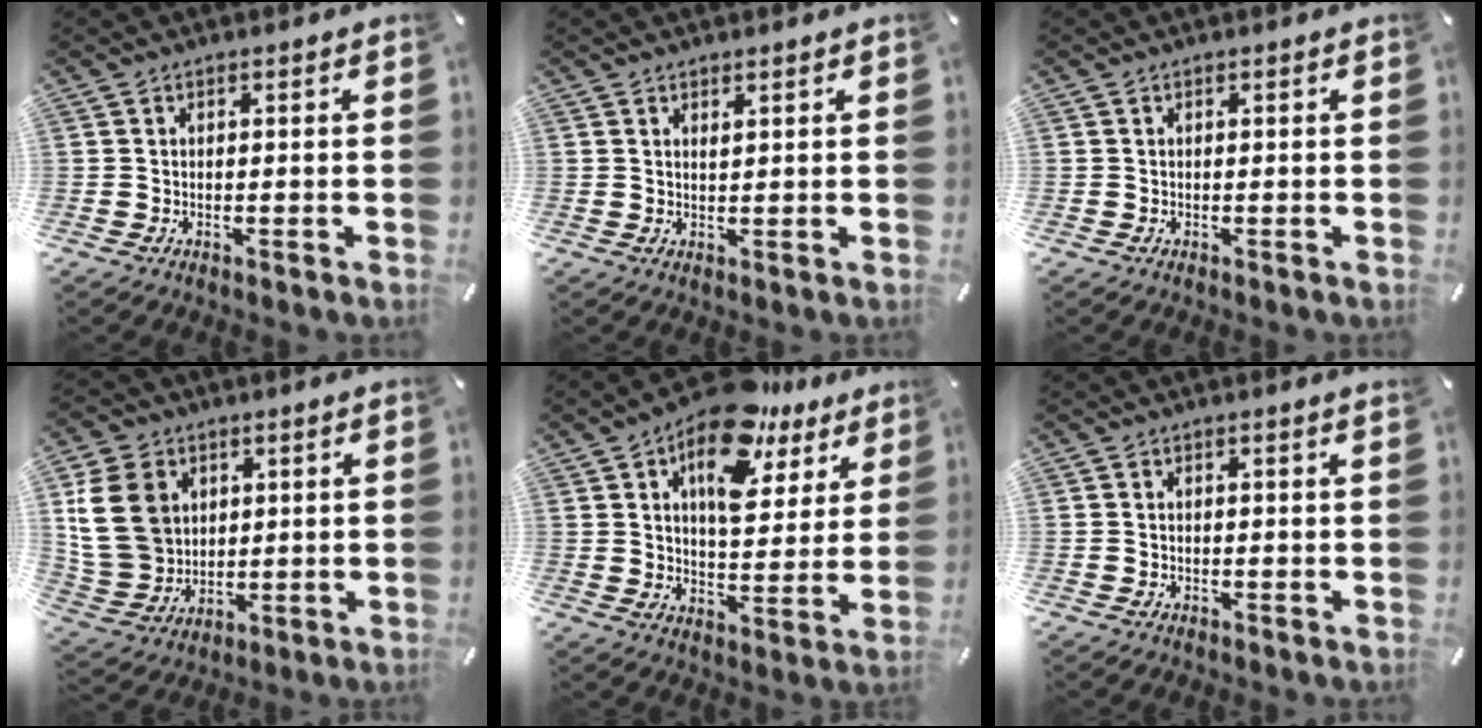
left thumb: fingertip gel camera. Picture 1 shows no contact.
{"total": 1.1, "force": [0.9, 0.4, 0.6], "torque": [-0.013, 0.000, 0.016]}
{"total": 0.0}
{"total": 14.4, "force": [4.1, 12.1, 6.7], "torque": [-0.168, -0.003, 0.080]}
{"total": 17.0, "force": [10.5, 8.8, 10.1], "torque": [-0.148, -0.058, 0.179]}
{"total": 0.7, "force": [0.2, 0.0, 0.6], "torque": [-0.011, -0.001, 0.004]}